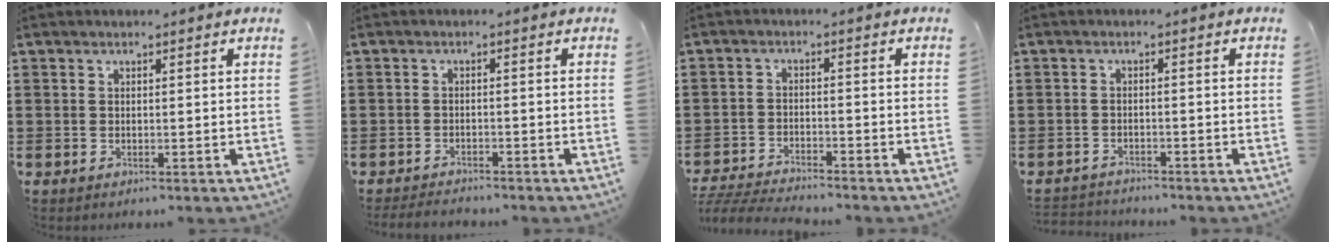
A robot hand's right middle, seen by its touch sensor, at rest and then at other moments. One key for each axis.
{"total": 2.2, "fx": -2.2, "fy": 0.3, "fz": 0.1, "tx": -0.007, "ty": 0.000, "tz": -0.046}
{"total": 4.6, "fx": -4.6, "fy": 0.3, "fz": 0.8, "tx": -0.026, "ty": -0.002, "tz": -0.096}
{"total": 2.0, "fx": -1.9, "fy": 0.3, "fz": -0.2, "tx": -0.004, "ty": 0.000, "tz": -0.043}